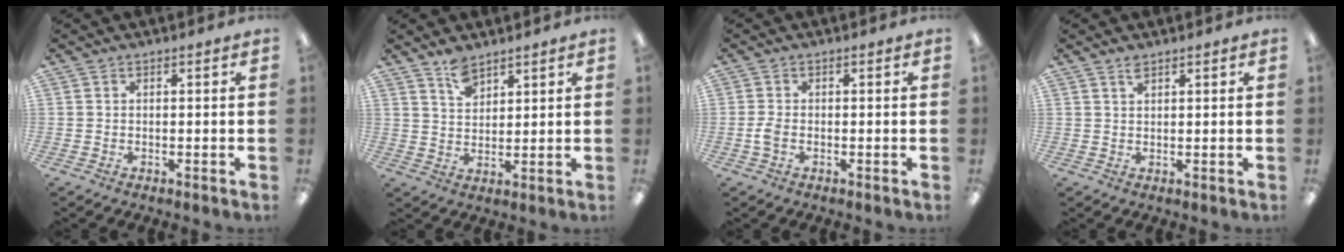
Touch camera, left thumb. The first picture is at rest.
{"total": 5.6, "force": [4.6, 2.6, 2.1], "torque": [-0.035, -0.022, 0.084]}
{"total": 2.5, "force": [-0.5, 1.4, 2.1], "torque": [-0.043, 0.002, -0.011]}
{"total": 1.9, "force": [1.6, 0.5, 0.9], "torque": [-0.021, 0.000, 0.029]}